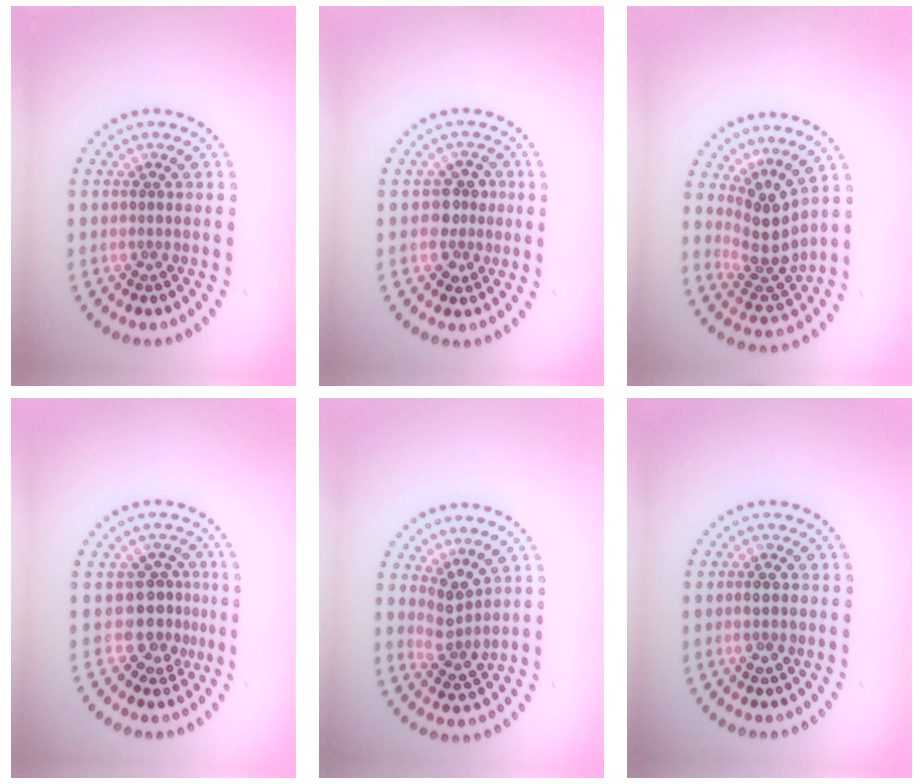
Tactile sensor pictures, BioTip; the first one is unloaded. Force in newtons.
{"total": 2.6, "press": 2.4, "slide": 0.9}
{"total": 3.6, "press": 2.6, "slide": 2.4}
{"total": 3.2, "press": 2.4, "slide": 2.0}
{"total": 2.5, "press": 2.0, "slide": 1.6}
{"total": 1.4, "press": 1.4, "slide": 0.5}